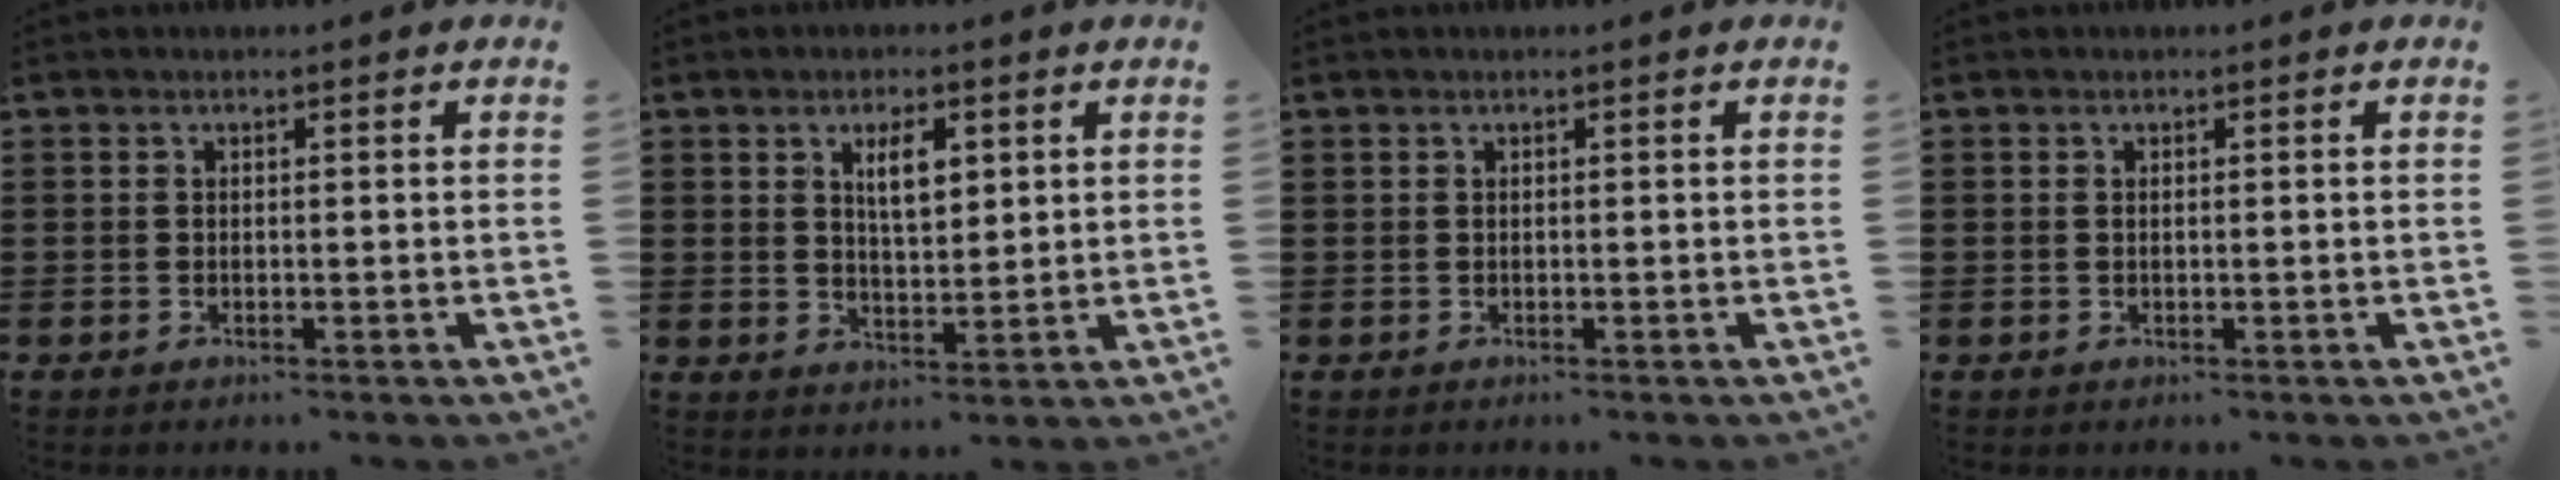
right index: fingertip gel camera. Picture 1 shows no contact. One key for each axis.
{"total": 4.7, "fx": 2.0, "fy": 1.9, "fz": 3.9, "tx": -0.067, "ty": 0.003, "tz": 0.030}
{"total": 0.0}
{"total": 0.0}